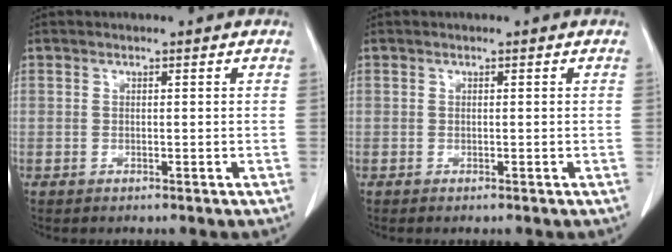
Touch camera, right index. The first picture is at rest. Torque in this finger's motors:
{"motor_torque": [-0.04, 0.04, 0.00, 0.02]}